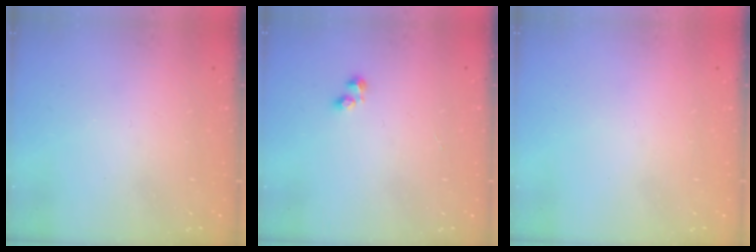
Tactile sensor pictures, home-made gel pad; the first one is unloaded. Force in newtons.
{"total": 1.2, "press": 1.0, "slide": 0.6}
{"total": 0.0}